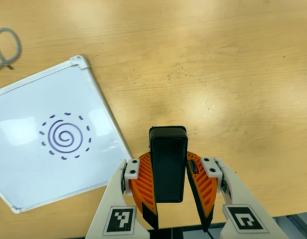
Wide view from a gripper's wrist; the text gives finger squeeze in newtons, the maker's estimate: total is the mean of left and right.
{"total": 7.3, "left": 6.3, "right": 8.4}